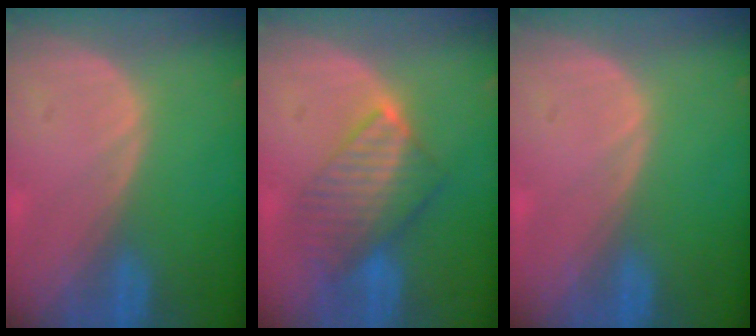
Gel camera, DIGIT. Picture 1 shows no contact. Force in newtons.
{"total": 7.5, "press": 7.2, "slide": 2.2}
{"total": 0.0}